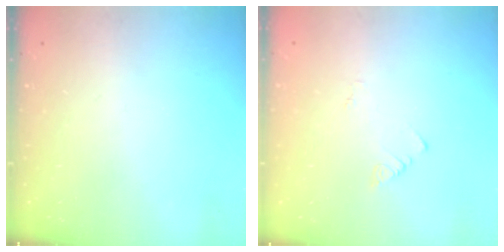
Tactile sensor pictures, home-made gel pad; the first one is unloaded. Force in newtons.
{"total": 1.1, "press": 1.1, "slide": 0.3}